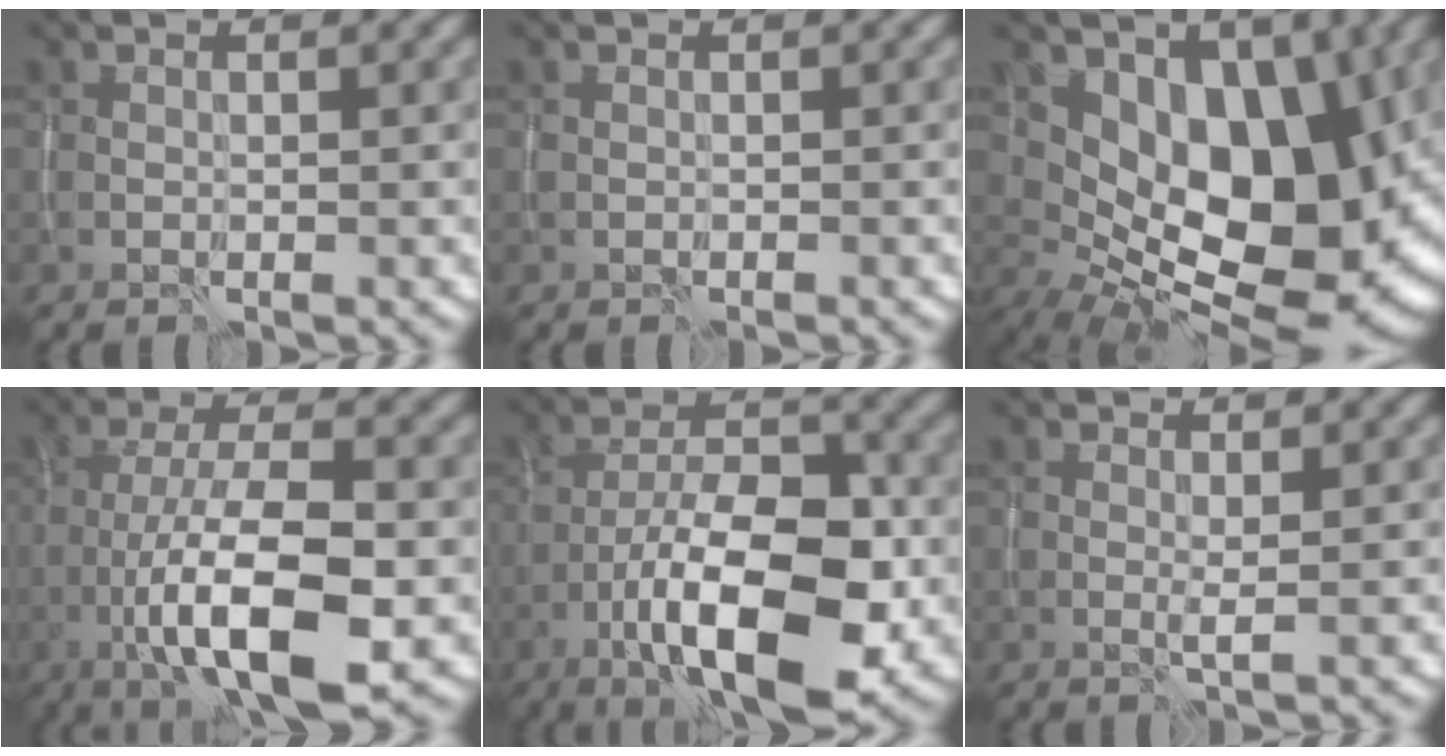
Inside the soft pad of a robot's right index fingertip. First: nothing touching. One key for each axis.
{"total": 0.0}
{"total": 13.0, "fx": 2.3, "fy": 7.8, "fz": 10.1, "tx": -0.136, "ty": -0.025, "tz": 0.045}
{"total": 10.6, "fx": -3.5, "fy": 3.2, "fz": 9.5, "tx": -0.159, "ty": 0.002, "tz": -0.063}
{"total": 12.4, "fx": -5.2, "fy": 4.6, "fz": 10.2, "tx": -0.171, "ty": 0.004, "tz": -0.091}
{"total": 0.8, "fx": 0.2, "fy": -0.1, "fz": 0.8, "tx": -0.017, "ty": -0.003, "tz": 0.002}